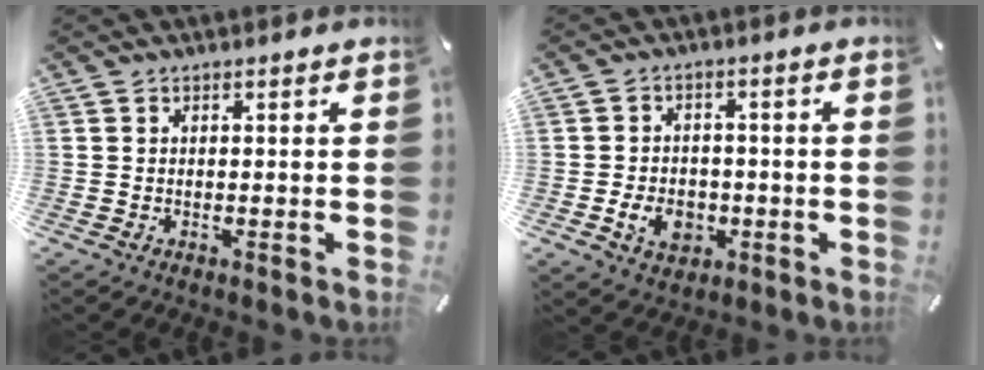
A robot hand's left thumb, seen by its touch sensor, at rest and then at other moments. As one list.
[{"total": 7.1, "force": [-2.2, 5.5, 4.0], "torque": [-0.076, 0.007, -0.038]}]